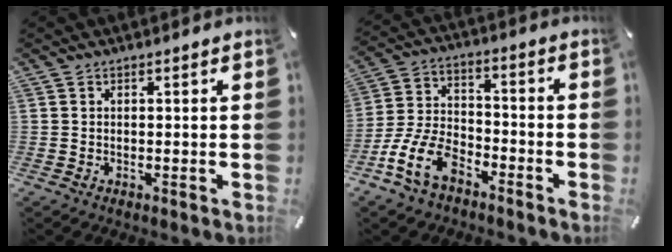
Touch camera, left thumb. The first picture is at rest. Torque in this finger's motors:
{"motor_torque": [-0.53, 1.20, 0.22, 0.20, 0.08]}